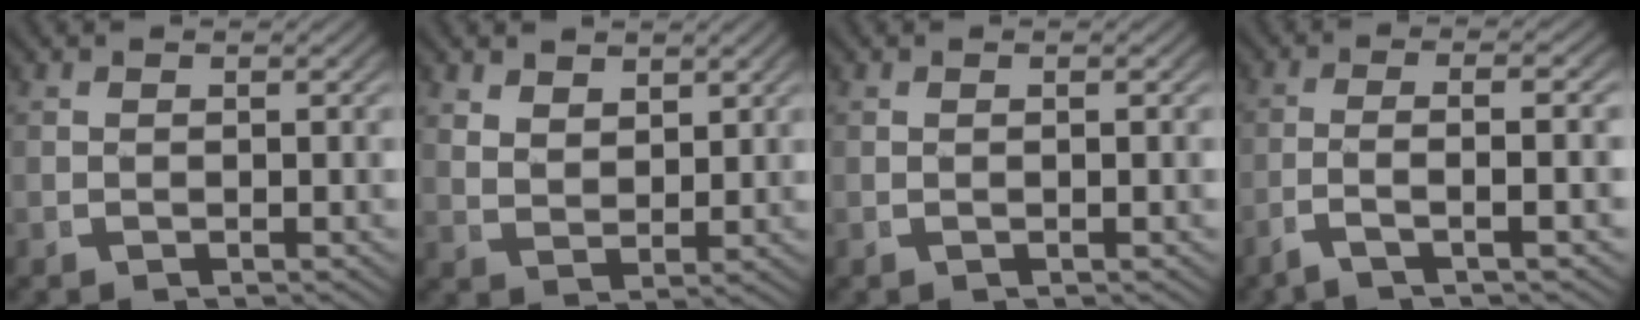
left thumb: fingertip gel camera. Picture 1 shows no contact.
{"total": 2.8, "force": [2.3, 1.1, 1.1], "torque": [-0.014, -0.009, 0.054]}
{"total": 0.6, "force": [-0.1, -0.1, 0.6], "torque": [-0.014, 0.001, 0.001]}
{"total": 4.5, "force": [-1.9, 0.5, 4.1], "torque": [-0.092, -0.003, -0.029]}